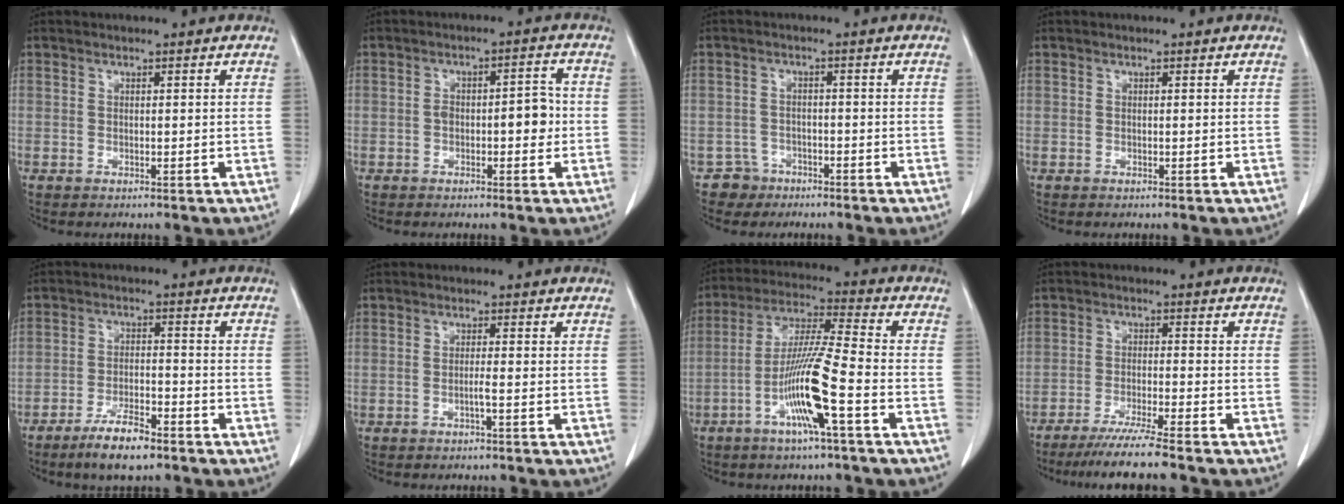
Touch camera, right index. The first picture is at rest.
{"total": 4.9, "force": [-0.8, 2.1, 4.4], "torque": [-0.061, 0.019, -0.010]}
{"total": 3.2, "force": [-2.1, 2.3, -0.7], "torque": [0.015, 0.012, -0.036]}
{"total": 0.0}
{"total": 6.7, "force": [-4.9, 1.6, 4.2], "torque": [-0.082, -0.006, -0.085]}
{"total": 1.3, "force": [-0.6, -0.3, 1.1], "torque": [-0.019, 0.000, -0.013]}
{"total": 11.8, "force": [-4.6, -0.4, 10.9], "torque": [-0.214, -0.002, -0.092]}
{"total": 7.3, "force": [-6.1, -1.3, 3.9], "torque": [-0.057, -0.023, -0.102]}